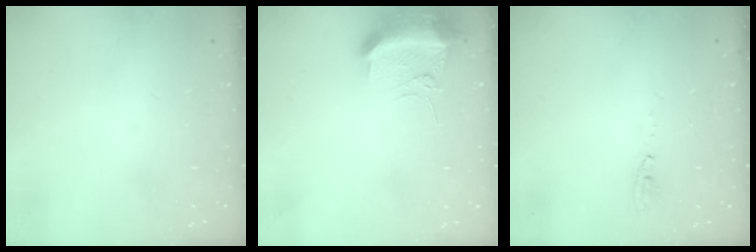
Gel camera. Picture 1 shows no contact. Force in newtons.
{"total": 11.0, "press": 10.9, "slide": 1.3}
{"total": 3.4, "press": 2.9, "slide": 1.7}